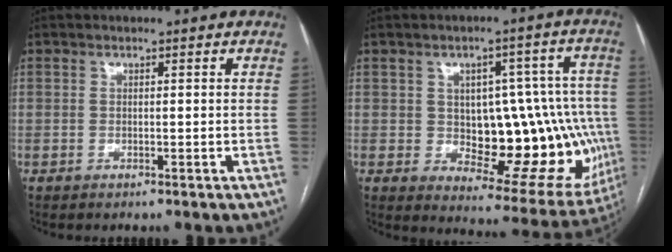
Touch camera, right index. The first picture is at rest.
{"total": 20.1, "force": [-1.9, 9.0, 17.9], "torque": [-0.177, 0.032, 0.003]}